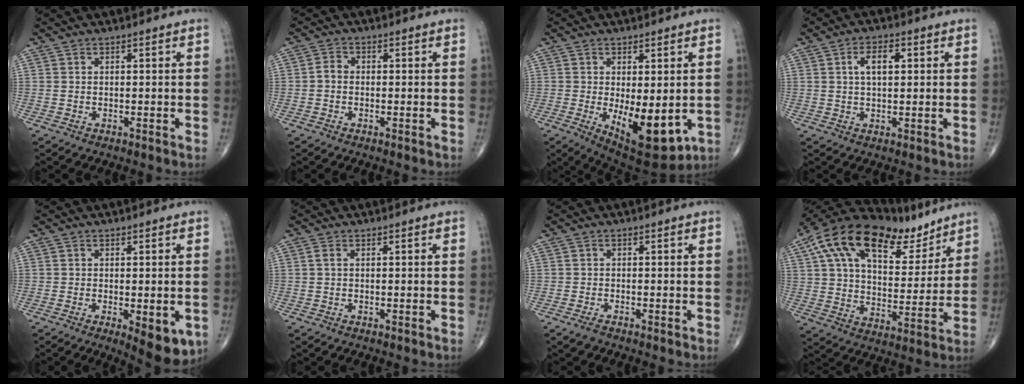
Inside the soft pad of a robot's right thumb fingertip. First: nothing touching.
{"total": 1.9, "force": [-0.4, 1.5, 1.1], "torque": [-0.015, 0.006, -0.015]}
{"total": 13.1, "force": [-2.7, 5.8, 11.5], "torque": [-0.155, -0.023, -0.020]}
{"total": 4.8, "force": [1.2, 2.4, 3.9], "torque": [-0.065, 0.002, 0.018]}
{"total": 8.4, "force": [-2.8, 3.2, 7.2], "torque": [-0.083, -0.012, -0.033]}
{"total": 0.8, "force": [0.1, 0.4, 0.7], "torque": [-0.019, 0.003, 0.000]}
{"total": 1.7, "force": [-1.2, 0.6, 1.0], "torque": [-0.022, -0.003, -0.025]}
{"total": 23.5, "force": [14.3, 11.1, 14.9], "torque": [-0.234, -0.020, 0.248]}